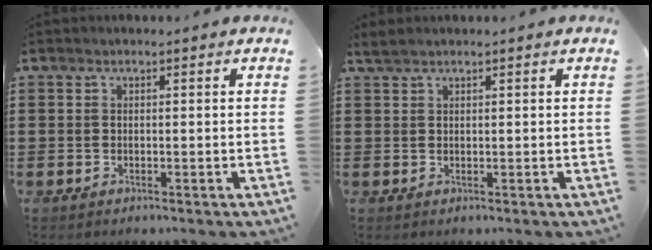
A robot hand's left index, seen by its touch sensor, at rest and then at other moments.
{"total": 1.1, "force": [0.8, 0.1, 0.7], "torque": [-0.014, 0.000, 0.016]}